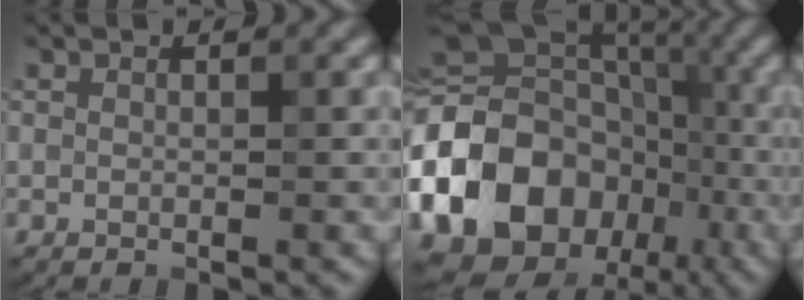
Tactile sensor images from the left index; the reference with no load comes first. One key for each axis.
{"total": 16.4, "fx": -5.2, "fy": 12.6, "fz": 9.0, "tx": -0.195, "ty": 0.020, "tz": -0.098}